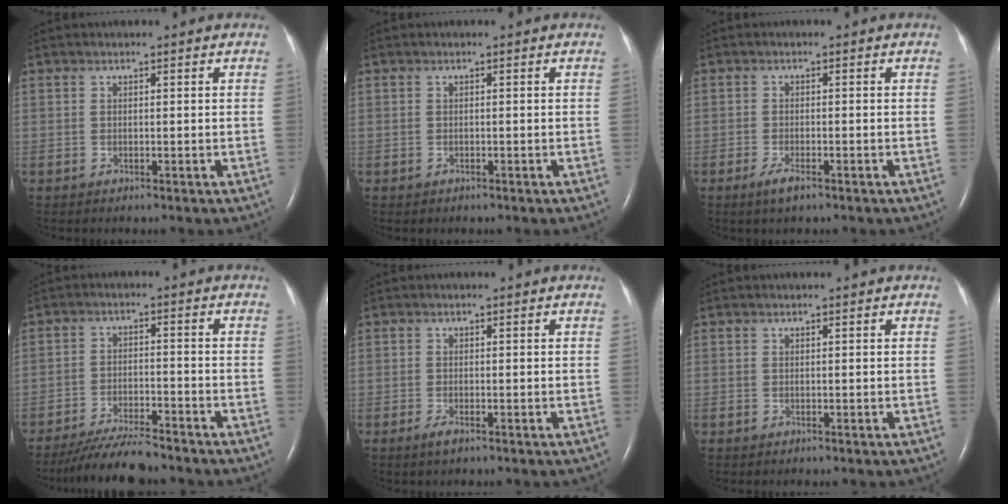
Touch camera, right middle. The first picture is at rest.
{"total": 0.0}
{"total": 2.4, "force": [-1.5, 0.6, 1.8], "torque": [-0.040, -0.003, -0.028]}
{"total": 8.4, "force": [-7.6, 0.8, 3.5], "torque": [-0.062, -0.021, -0.131]}
{"total": 1.4, "force": [-0.8, 0.3, 1.1], "torque": [-0.027, -0.004, -0.016]}
{"total": 0.0}